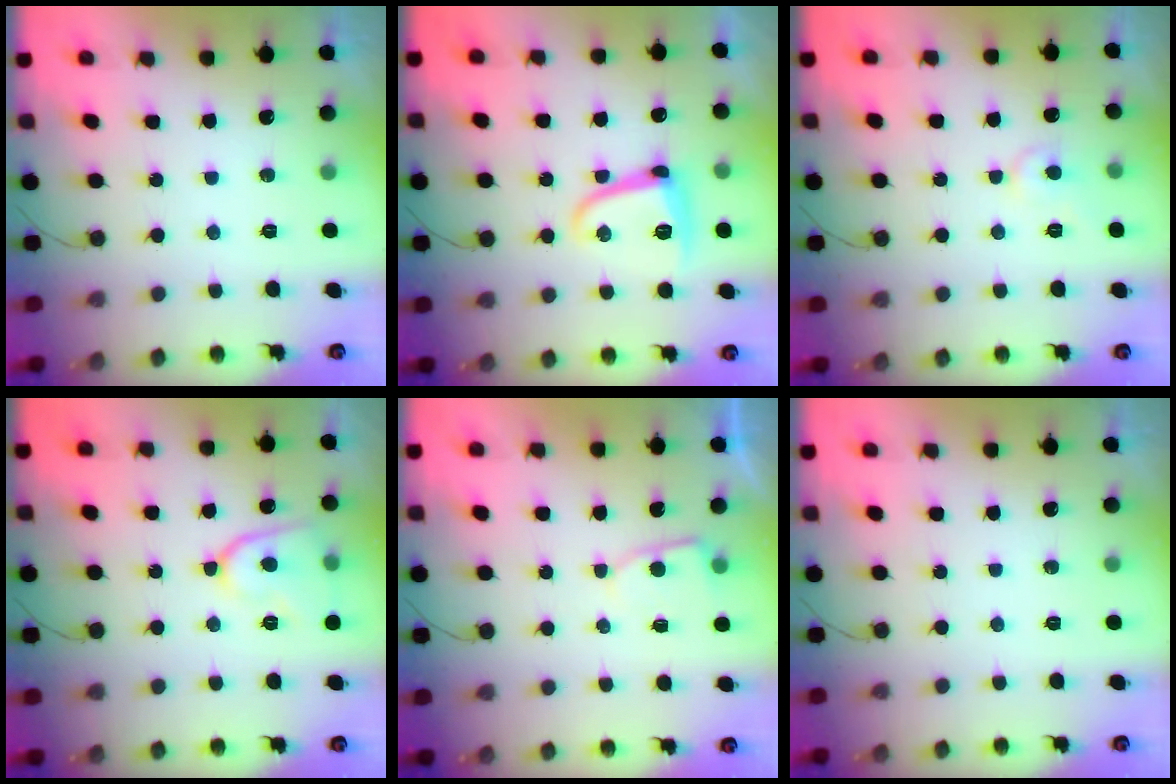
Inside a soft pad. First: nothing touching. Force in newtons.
{"total": 9.9, "press": 9.9, "slide": 0.9}
{"total": 4.8, "press": 4.8, "slide": 0.2}
{"total": 10.5, "press": 10.4, "slide": 1.3}
{"total": 3.6, "press": 3.6, "slide": 0.4}
{"total": 0.0}